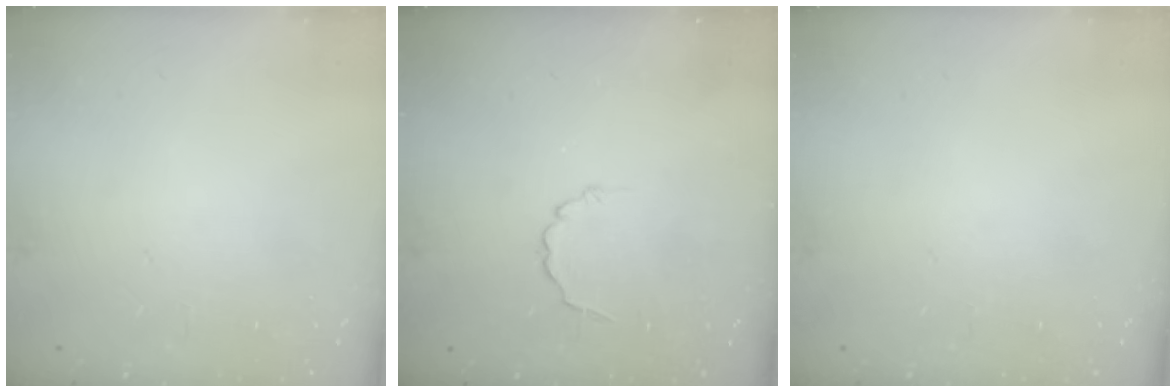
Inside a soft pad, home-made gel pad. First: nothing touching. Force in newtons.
{"total": 2.3, "press": 2.1, "slide": 0.9}
{"total": 0.0}